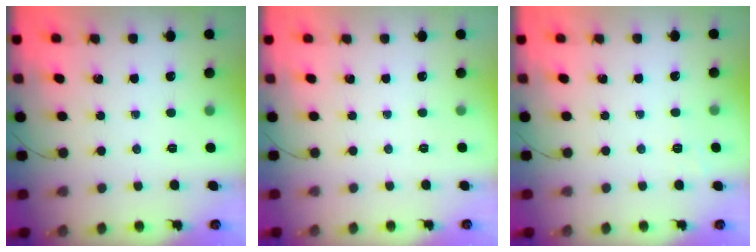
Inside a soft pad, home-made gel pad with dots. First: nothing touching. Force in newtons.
{"total": 2.5, "press": 2.5, "slide": 0.5}
{"total": 1.9, "press": 0.9, "slide": 1.6}